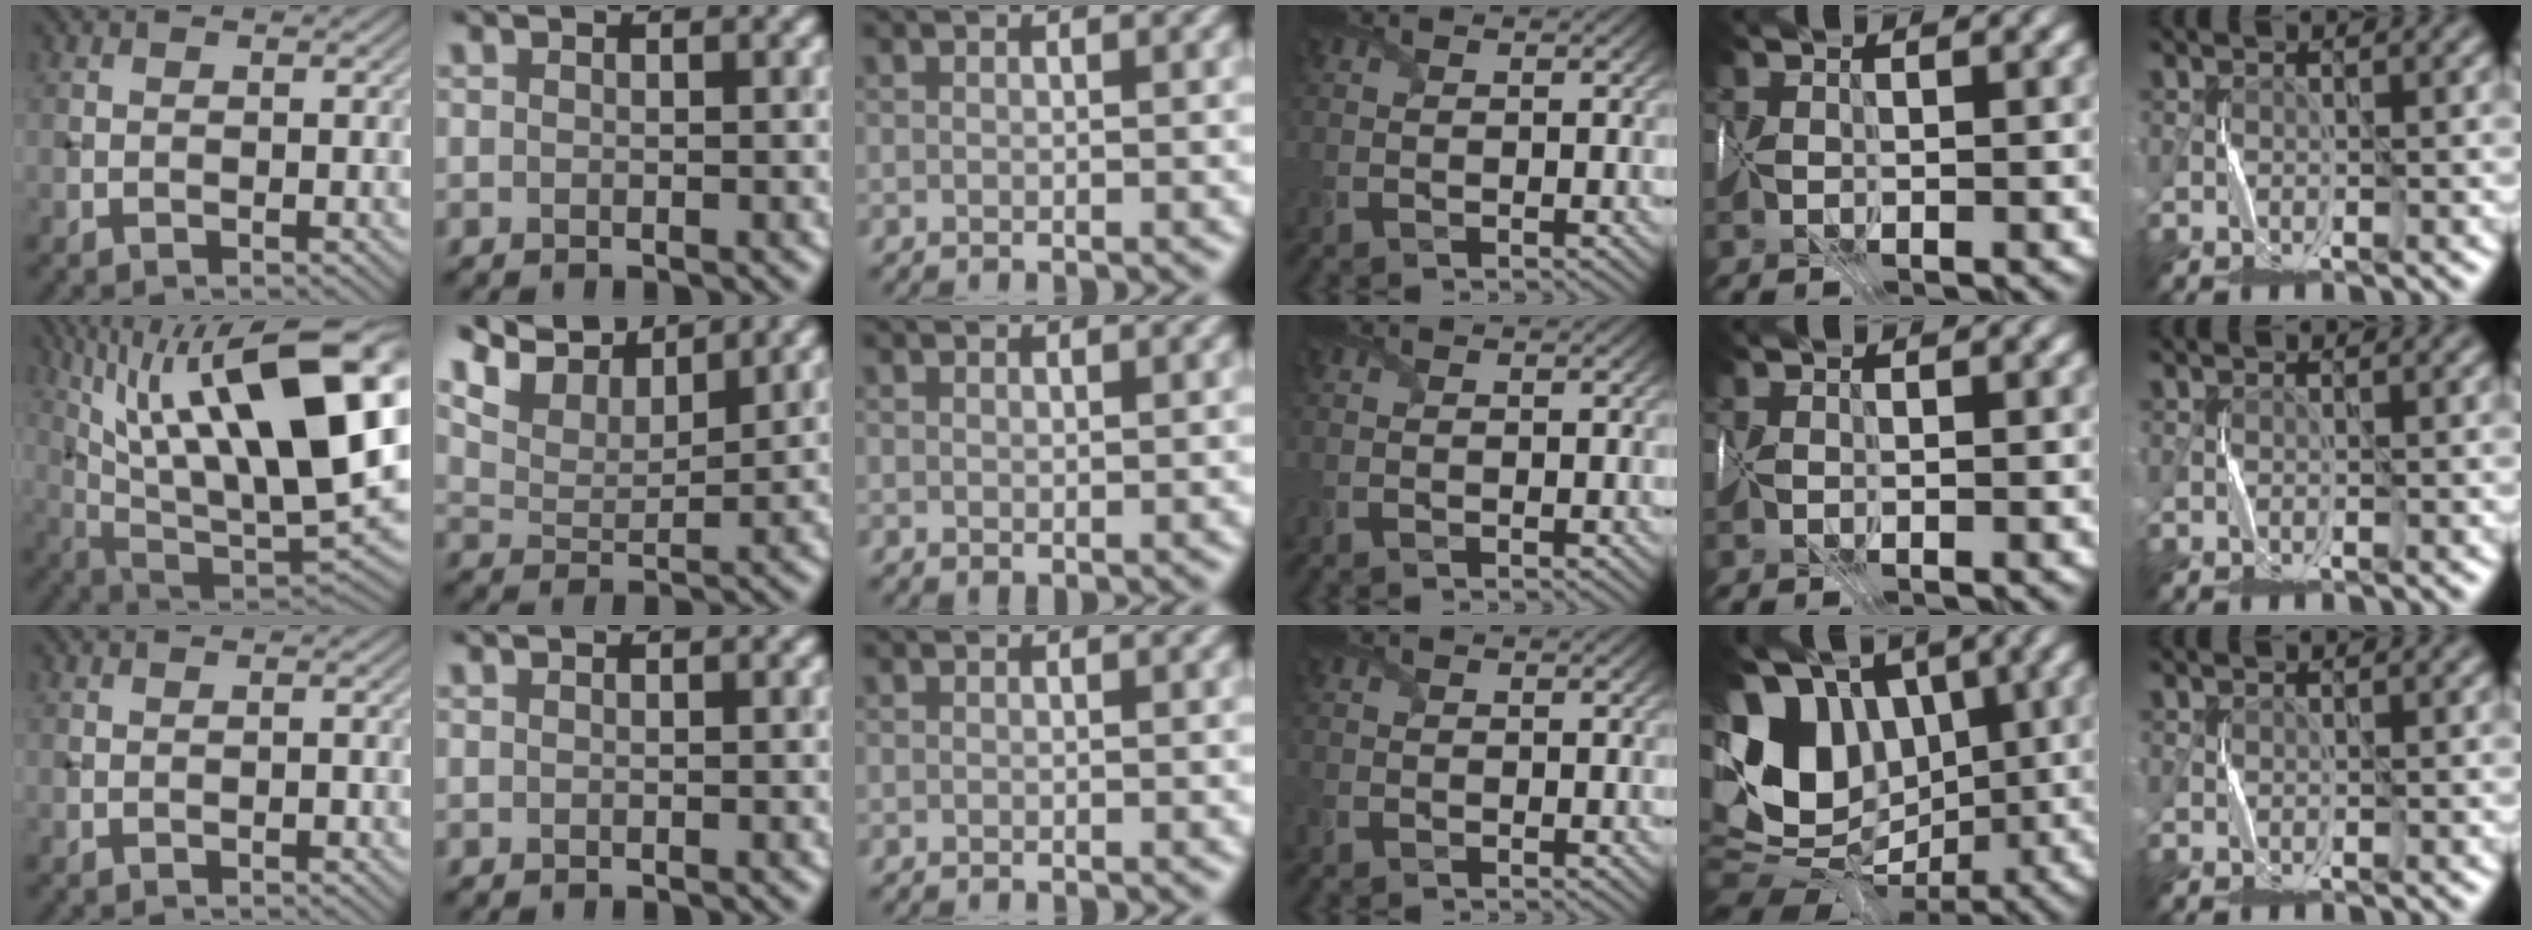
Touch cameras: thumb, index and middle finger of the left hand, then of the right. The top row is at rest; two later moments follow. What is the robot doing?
{"motion": "fold", "object": "map"}